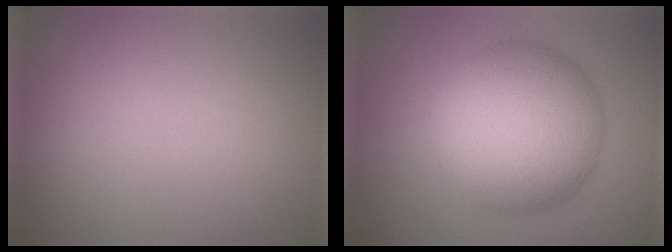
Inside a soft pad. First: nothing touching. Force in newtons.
{"total": 11.8, "press": 11.8, "slide": 0.2}